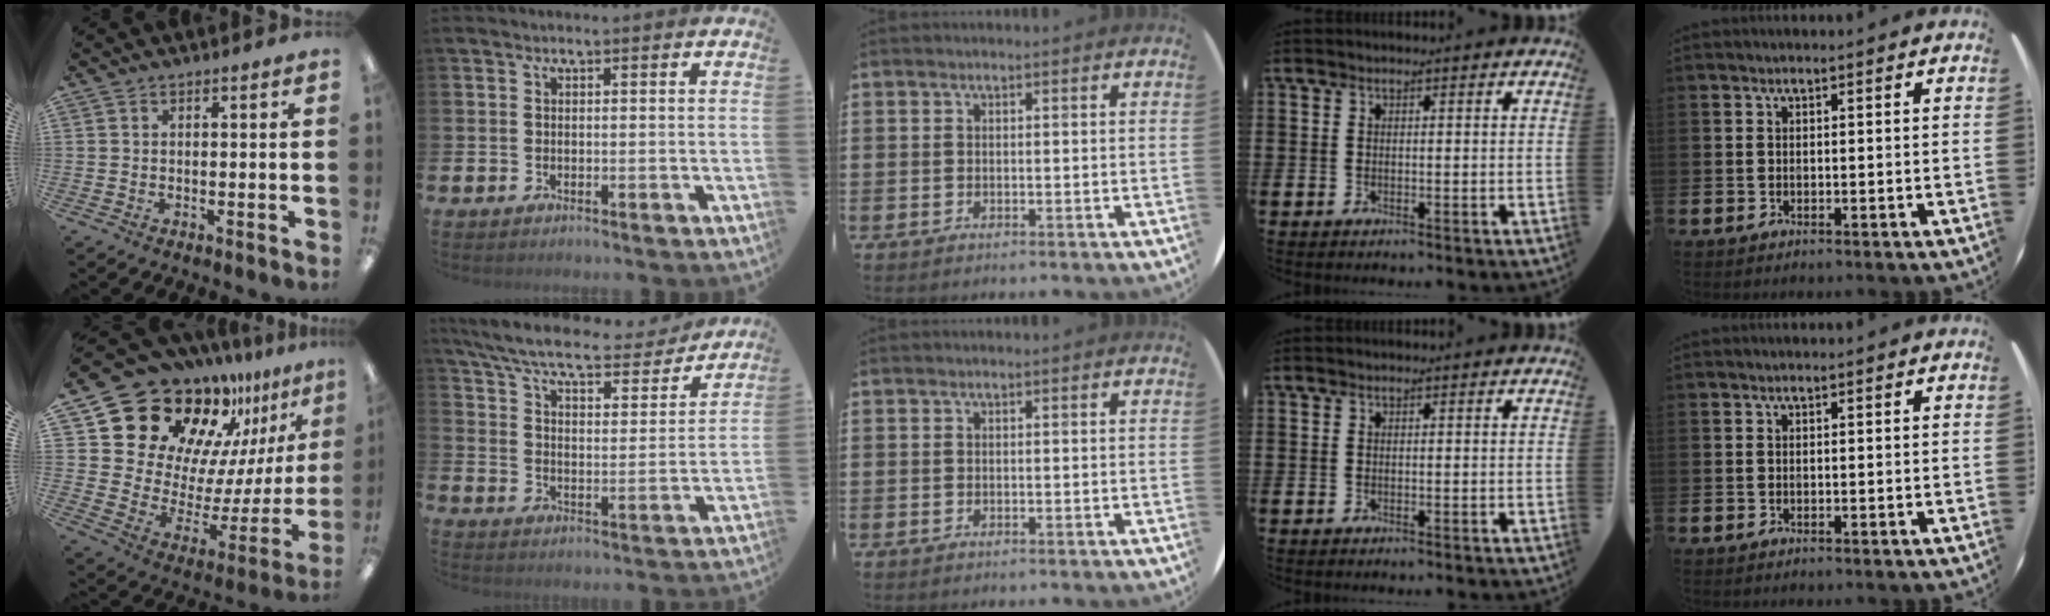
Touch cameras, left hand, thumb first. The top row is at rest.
{"thumb": {"total": 22.6, "force": [17.9, 11.5, 7.6], "torque": [-0.129, -0.140, 0.337]}, "index": {"total": 8.3, "force": [7.5, 1.1, 3.4], "torque": [-0.098, -0.049, 0.126]}}